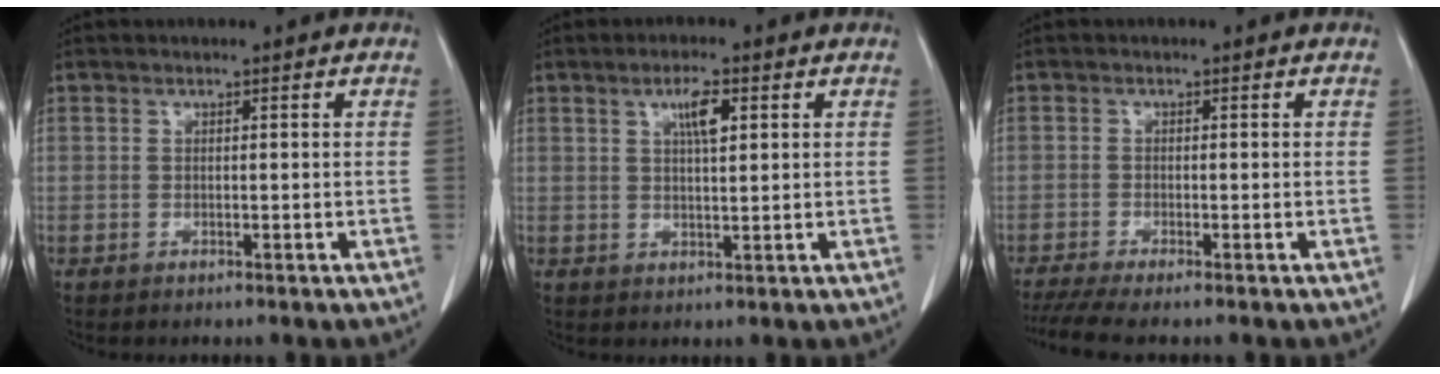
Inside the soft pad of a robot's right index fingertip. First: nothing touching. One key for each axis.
{"total": 4.0, "fx": 1.6, "fy": 0.7, "fz": 3.6, "tx": -0.064, "ty": 0.001, "tz": 0.028}
{"total": 5.1, "fx": -4.1, "fy": -0.2, "fz": 2.9, "tx": -0.050, "ty": -0.013, "tz": -0.073}